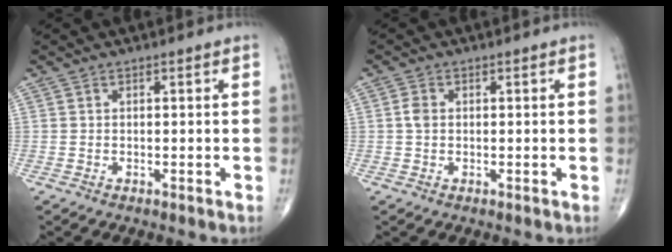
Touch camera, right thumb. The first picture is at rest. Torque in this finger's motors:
{"motor_torque": [-0.65, 0.52, 0.33, -0.13, 0.08]}